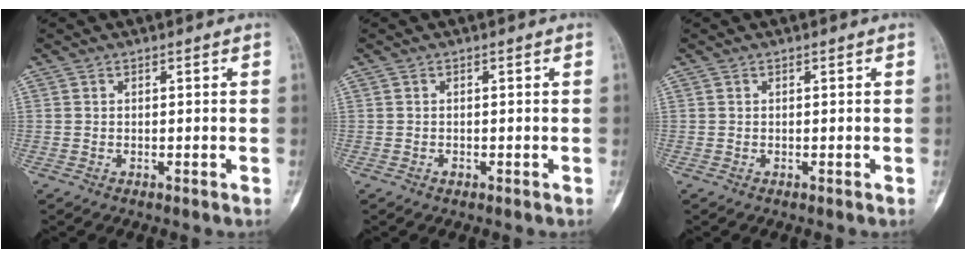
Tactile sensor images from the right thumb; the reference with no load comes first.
{"total": 0.6, "force": [-0.3, 0.5, 0.3], "torque": [-0.005, 0.002, -0.005]}
{"total": 0.0}